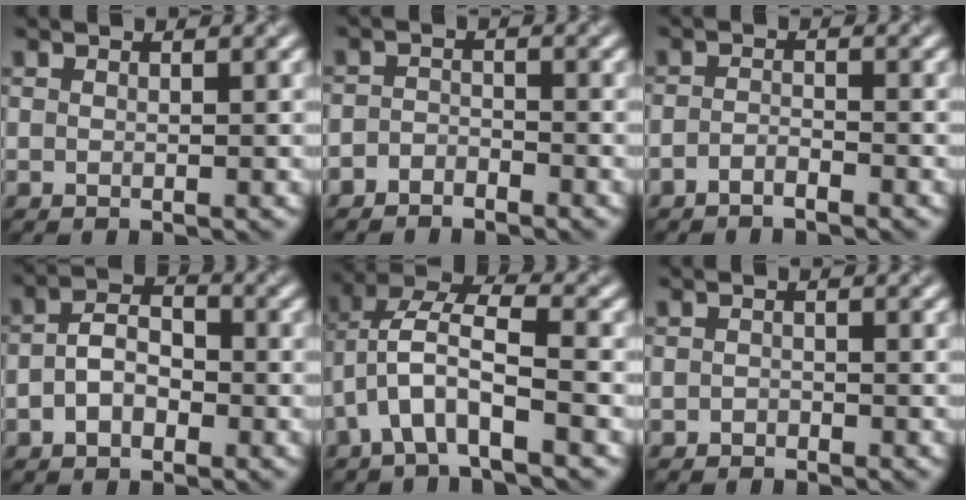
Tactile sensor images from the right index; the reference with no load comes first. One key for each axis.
{"total": 1.8, "fx": -1.7, "fy": 0.6, "fz": 0.0, "tx": -0.003, "ty": 0.006, "tz": -0.042}
{"total": 1.2, "fx": -1.1, "fy": 0.2, "fz": 0.5, "tx": -0.016, "ty": 0.005, "tz": -0.029}
{"total": 3.1, "fx": -0.7, "fy": 2.0, "fz": 2.3, "tx": -0.046, "ty": 0.015, "tz": -0.021}
{"total": 5.6, "fx": -1.7, "fy": 1.8, "fz": 5.0, "tx": -0.104, "ty": 0.025, "tz": -0.041}
{"total": 0.6, "fx": -0.5, "fy": 0.1, "fz": -0.2, "tx": 0.003, "ty": 0.006, "tz": -0.014}